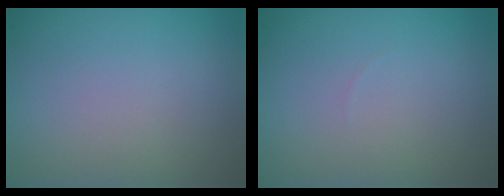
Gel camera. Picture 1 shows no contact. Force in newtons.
{"total": 0.0}